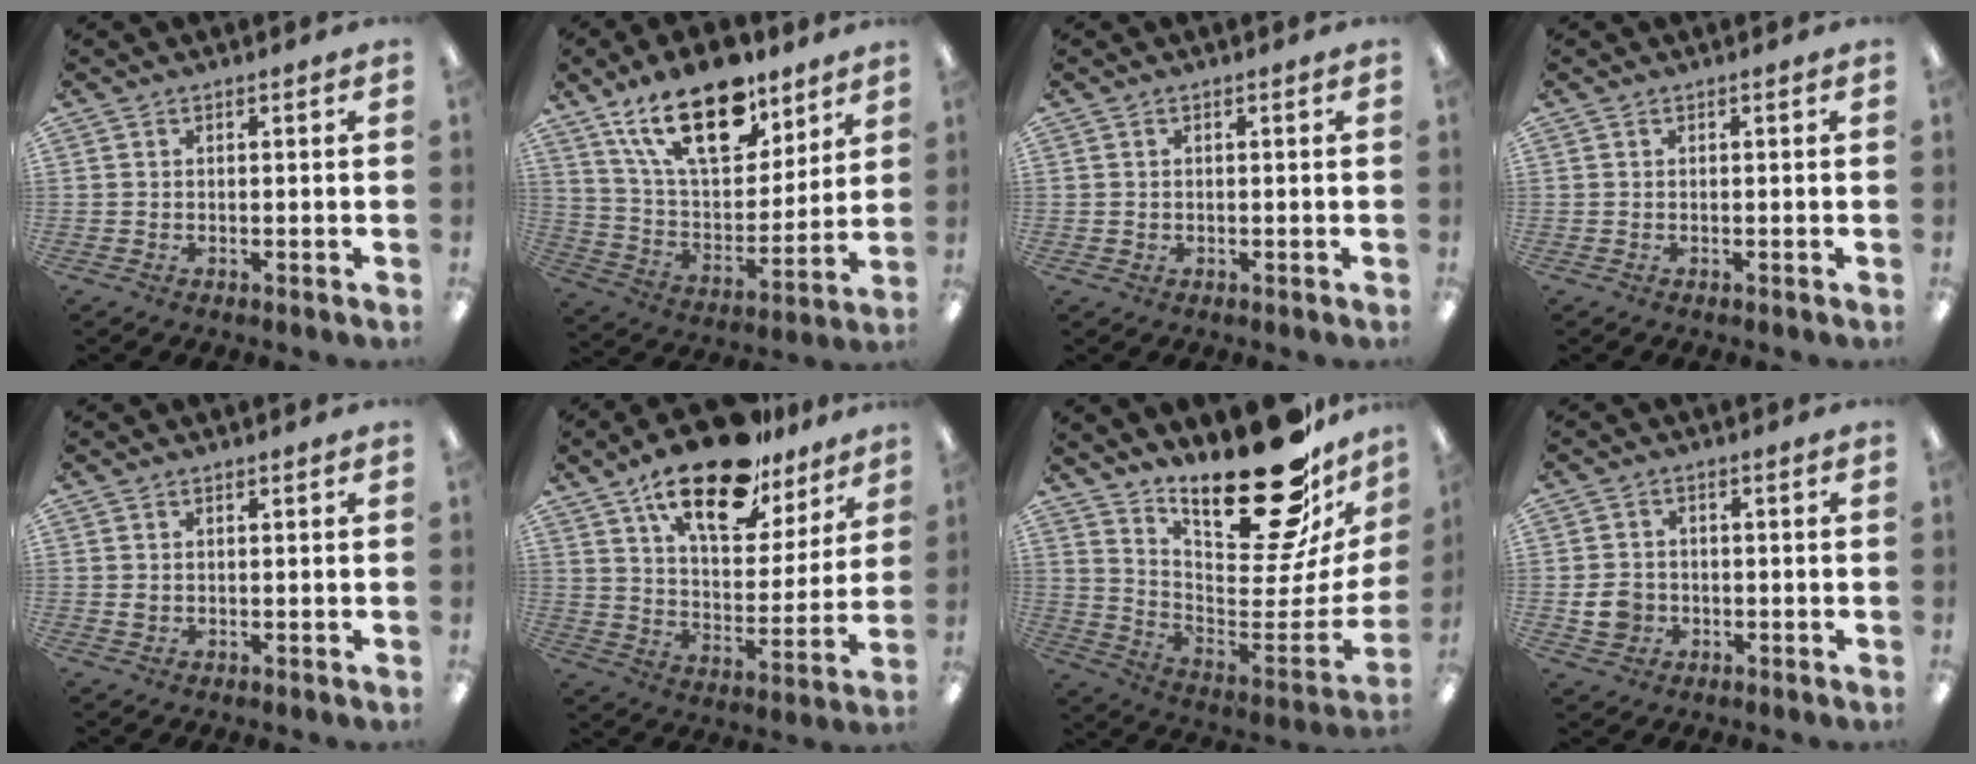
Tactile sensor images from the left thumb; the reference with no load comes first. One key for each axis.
{"total": 22.5, "fx": 14.3, "fy": 10.7, "fz": 13.7, "tx": -0.245, "ty": -0.070, "tz": 0.250}
{"total": 0.8, "fx": 0.2, "fy": 0.7, "fz": 0.0, "tx": -0.001, "ty": 0.005, "tz": 0.002}
{"total": 0.0}
{"total": 1.0, "fx": 0.5, "fy": 0.8, "fz": 0.4, "tx": -0.002, "ty": 0.001, "tz": 0.006}
{"total": 21.3, "fx": 14.8, "fy": 8.9, "fz": 12.5, "tx": -0.200, "ty": -0.083, "tz": 0.252}
{"total": 27.1, "fx": 20.5, "fy": 7.6, "fz": 16.0, "tx": -0.216, "ty": -0.159, "tz": 0.340}
{"total": 5.3, "fx": -1.1, "fy": 4.6, "fz": 2.3, "tx": -0.029, "ty": 0.003, "tz": -0.021}